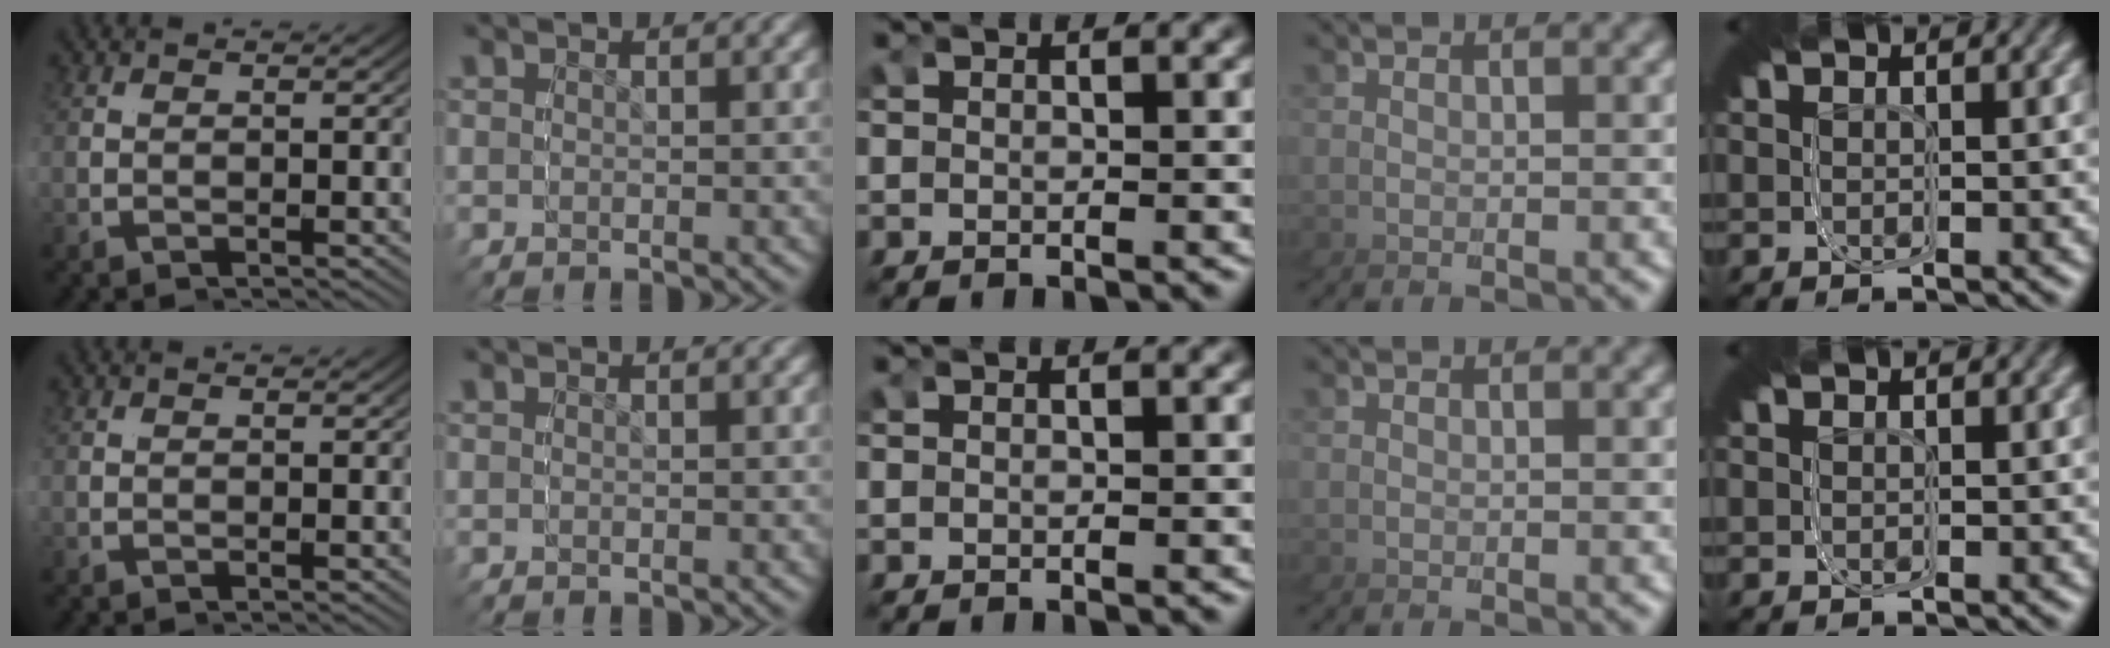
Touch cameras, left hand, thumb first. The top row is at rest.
{}